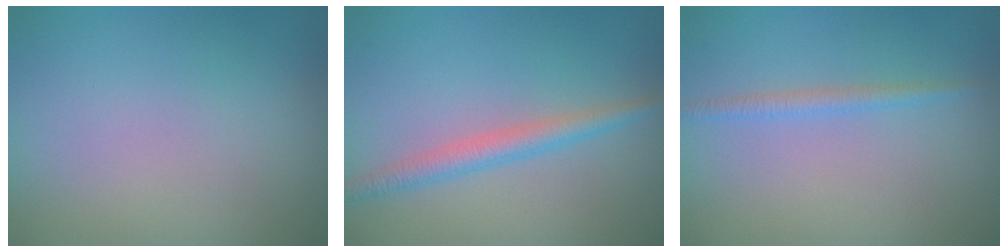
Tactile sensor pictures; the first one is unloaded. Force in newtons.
{"total": 2.5, "press": 2.5, "slide": 0.1}
{"total": 1.3, "press": 1.3, "slide": 0.1}